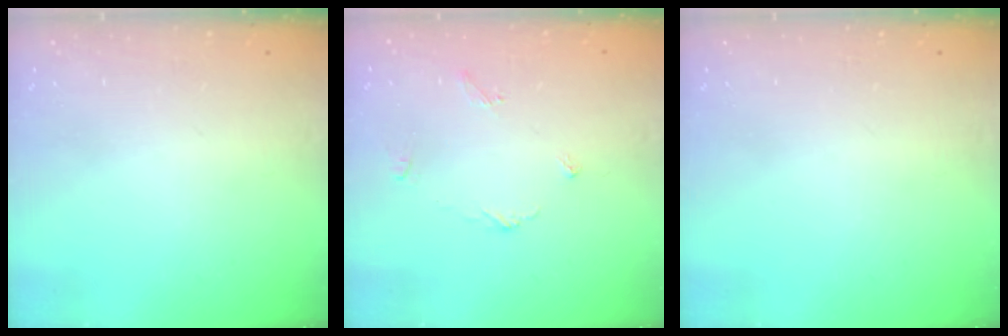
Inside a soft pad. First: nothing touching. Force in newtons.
{"total": 4.5, "press": 4.5, "slide": 0.5}
{"total": 0.0}